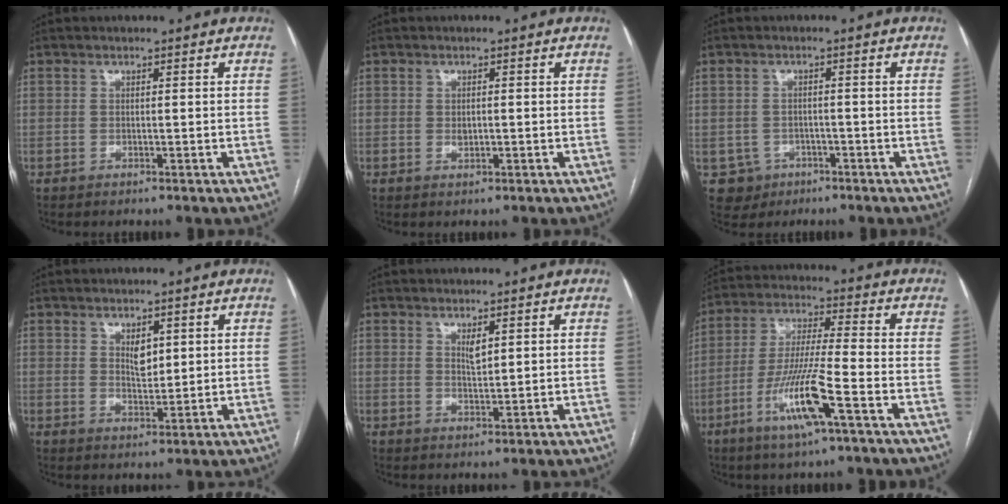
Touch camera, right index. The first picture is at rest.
{"total": 1.3, "force": [0.0, 0.8, 1.0], "torque": [-0.017, -0.001, 0.003]}
{"total": 4.2, "force": [-1.5, 3.9, 0.1], "torque": [0.003, 0.011, -0.017]}
{"total": 3.0, "force": [1.3, 1.6, 2.2], "torque": [-0.037, -0.004, 0.026]}
{"total": 2.0, "force": [1.1, 0.7, 1.5], "torque": [-0.028, -0.004, 0.024]}
{"total": 11.6, "force": [-5.1, 0.2, 10.5], "torque": [-0.207, -0.012, -0.099]}